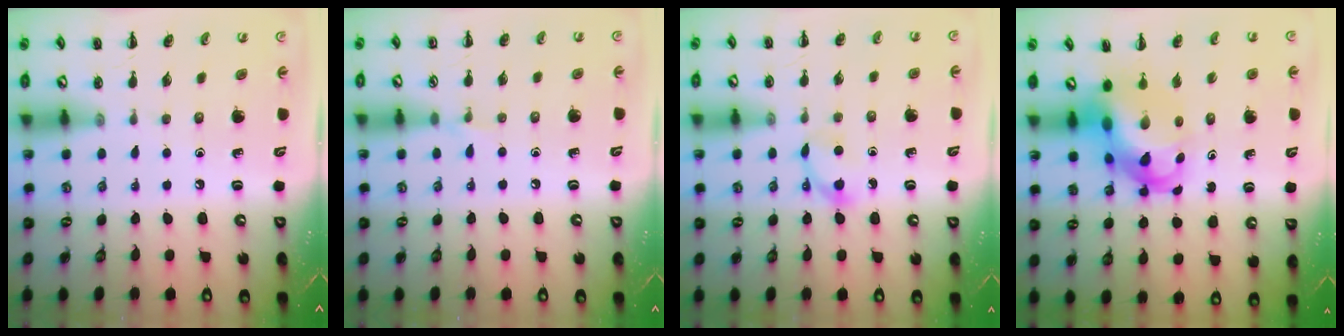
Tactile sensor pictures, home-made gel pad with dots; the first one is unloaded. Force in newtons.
{"total": 3.7, "press": 3.5, "slide": 1.4}
{"total": 3.9, "press": 3.7, "slide": 1.3}
{"total": 9.9, "press": 9.6, "slide": 2.7}